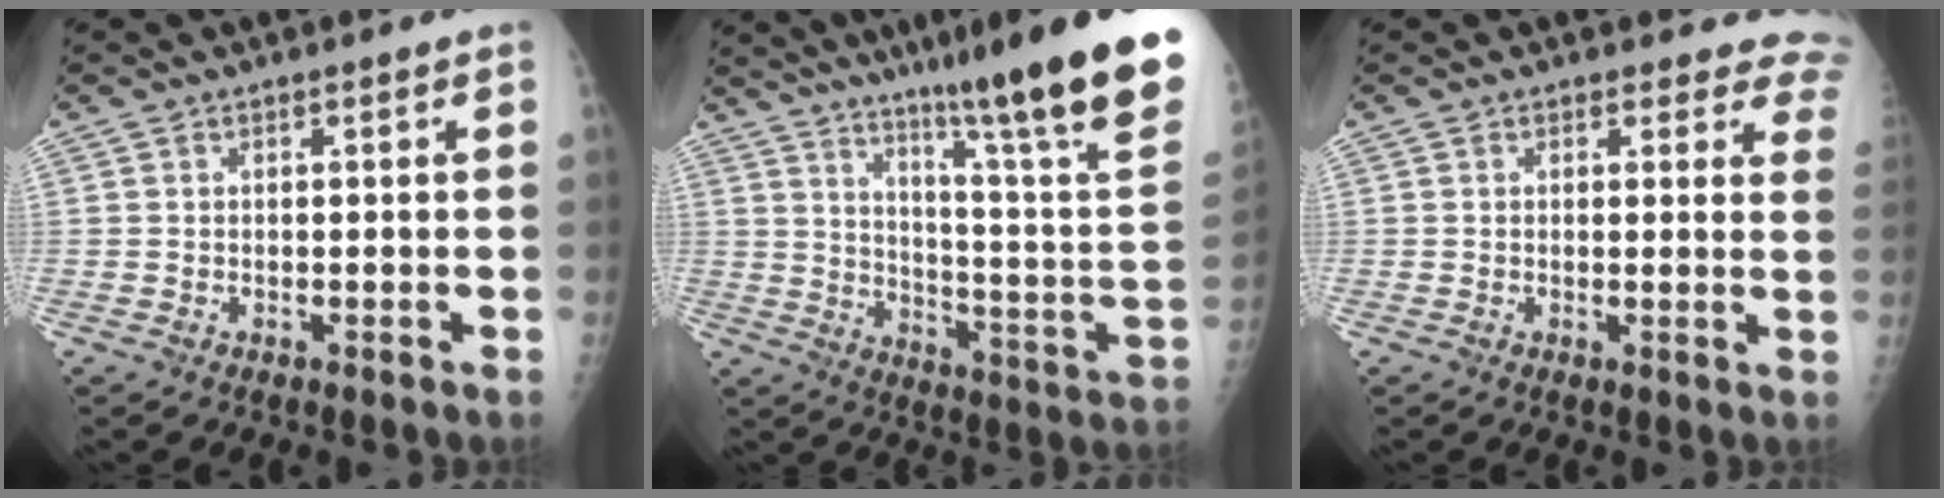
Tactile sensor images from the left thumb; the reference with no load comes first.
{"total": 28.4, "force": [20.2, 1.4, 20.0], "torque": [-0.258, -0.107, 0.288]}
{"total": 8.8, "force": [7.9, 3.6, 1.4], "torque": [0.040, -0.032, 0.052]}